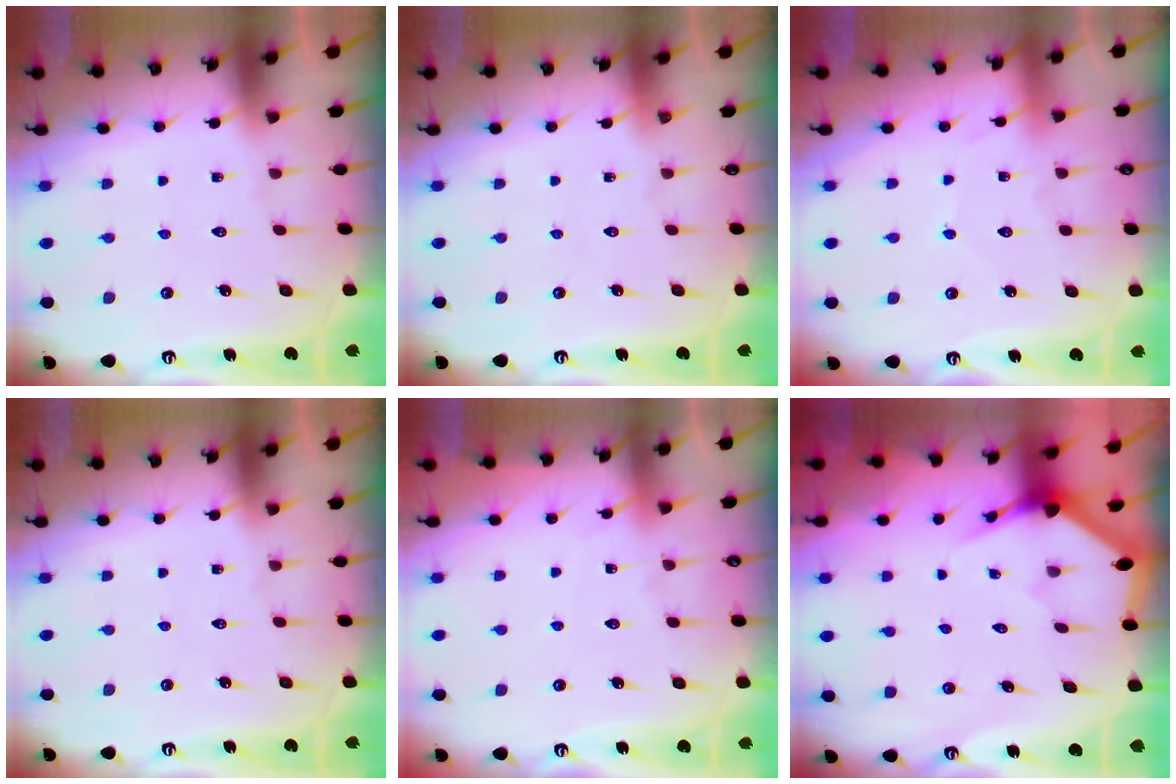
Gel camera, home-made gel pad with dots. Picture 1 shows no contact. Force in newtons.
{"total": 0.0}
{"total": 2.7, "press": 2.7, "slide": 0.3}
{"total": 0.0}
{"total": 3.5, "press": 3.5, "slide": 0.5}
{"total": 3.4, "press": 3.4, "slide": 0.2}